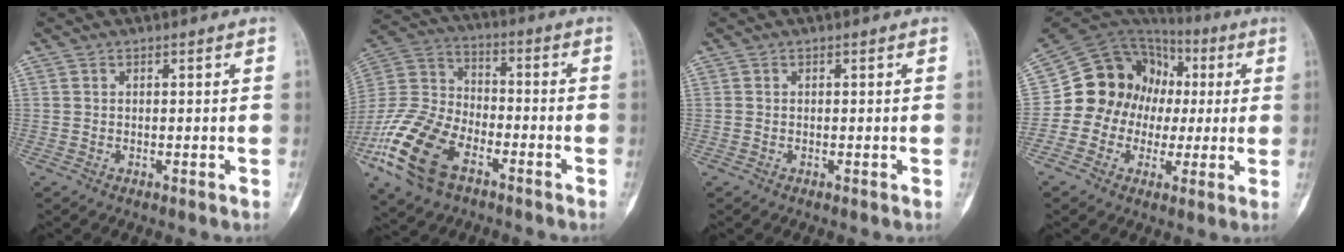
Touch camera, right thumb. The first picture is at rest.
{"total": 18.2, "force": [-9.1, 10.1, 12.0], "torque": [-0.248, 0.038, -0.179]}
{"total": 0.0}
{"total": 16.6, "force": [0.3, 14.8, 7.5], "torque": [-0.092, 0.055, 0.007]}